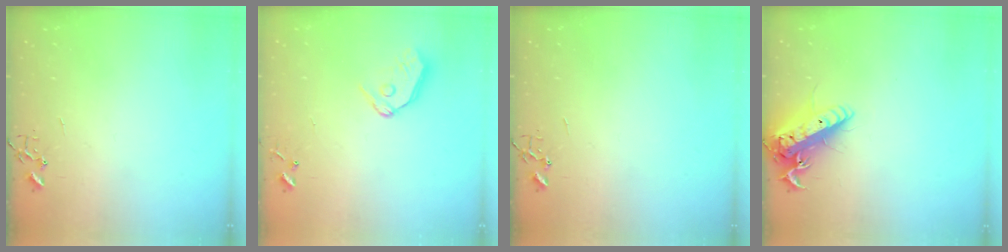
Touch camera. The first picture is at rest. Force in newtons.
{"total": 9.8, "press": 9.7, "slide": 1.3}
{"total": 0.0}
{"total": 16.4, "press": 16.1, "slide": 3.0}